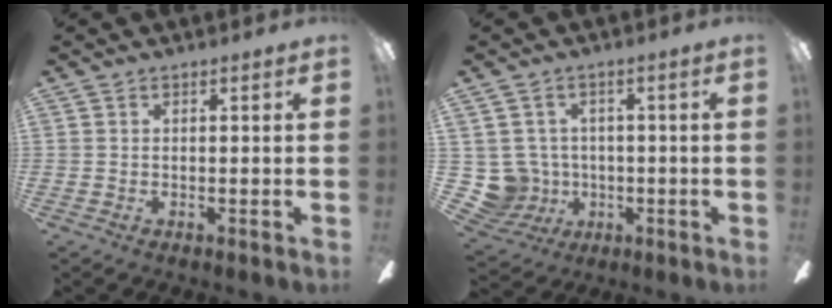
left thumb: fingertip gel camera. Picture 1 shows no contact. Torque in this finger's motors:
{"motor_torque": [-0.42, 0.02, -0.10, -0.11, 0.00]}